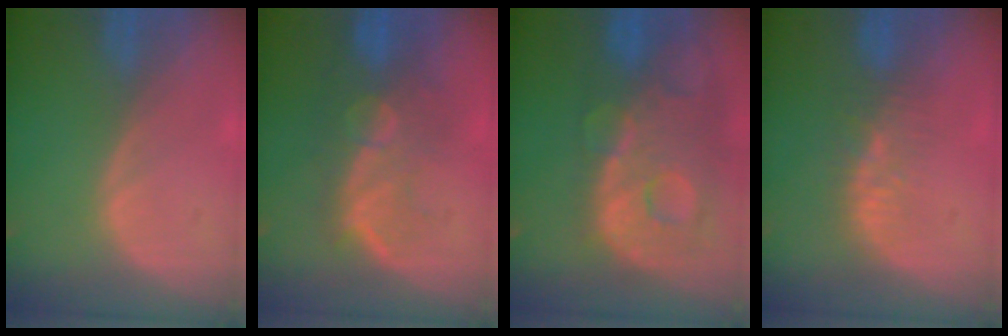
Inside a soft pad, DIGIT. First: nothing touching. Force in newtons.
{"total": 9.7, "press": 8.7, "slide": 4.3}
{"total": 13.7, "press": 11.2, "slide": 7.8}
{"total": 4.6, "press": 4.0, "slide": 2.4}